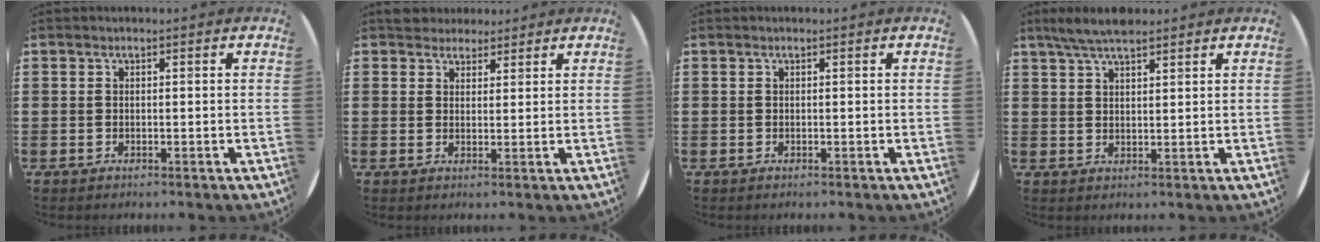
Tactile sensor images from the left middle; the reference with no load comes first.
{"total": 3.1, "force": [2.8, 1.1, -0.1], "torque": [0.002, -0.004, 0.054]}
{"total": 0.0}
{"total": 4.6, "force": [3.8, 1.0, 2.3], "torque": [-0.053, -0.003, 0.070]}